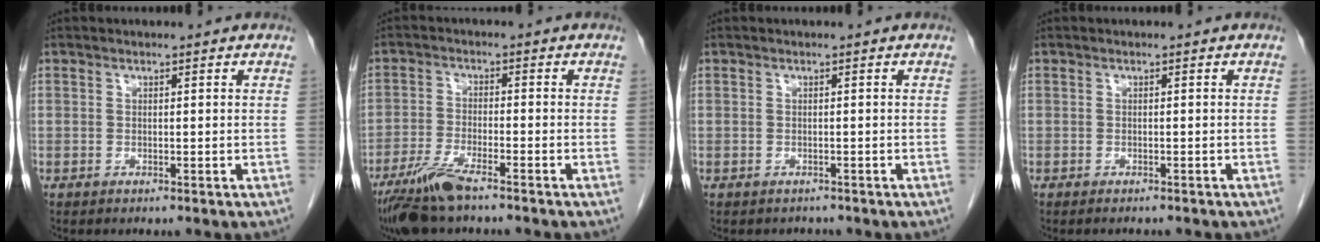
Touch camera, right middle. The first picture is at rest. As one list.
[{"total": 7.5, "force": [-5.6, 1.0, 4.9], "torque": [-0.104, -0.020, -0.108]}, {"total": 1.1, "force": [-1.0, 0.6, -0.1], "torque": [-0.007, 0.000, -0.016]}, {"total": 2.8, "force": [-2.5, 0.9, 1.1], "torque": [-0.021, -0.006, -0.024]}]